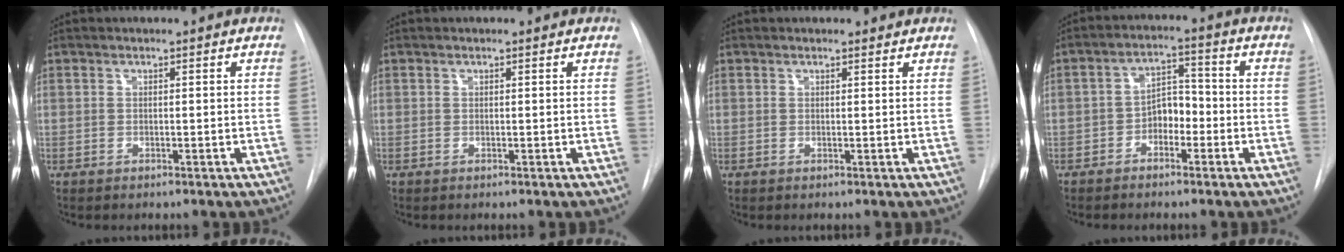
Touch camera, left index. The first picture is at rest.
{"total": 0.0}
{"total": 1.3, "force": [1.2, 0.4, 0.1], "torque": [-0.008, 0.003, 0.013]}
{"total": 4.8, "force": [-2.0, 2.8, 3.4], "torque": [-0.057, 0.019, -0.039]}